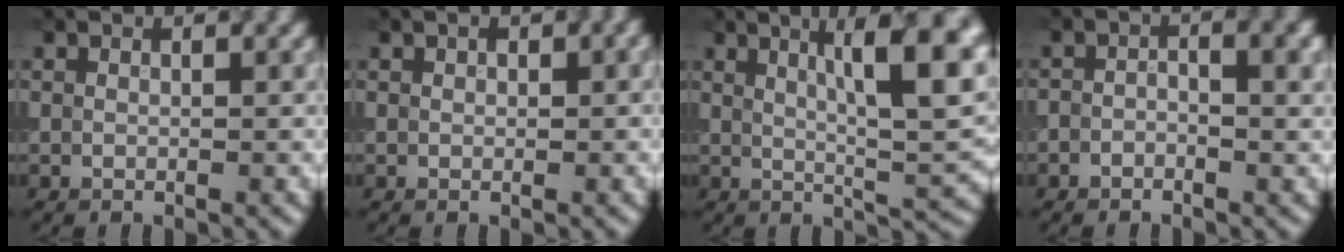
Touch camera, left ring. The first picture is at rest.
{"total": 1.3, "force": [0.5, 0.7, 1.0], "torque": [-0.009, 0.004, 0.005]}
{"total": 11.1, "force": [3.9, 3.1, 10.0], "torque": [-0.112, 0.016, 0.055]}
{"total": 2.2, "force": [-0.7, 1.3, 1.7], "torque": [-0.024, -0.001, -0.015]}